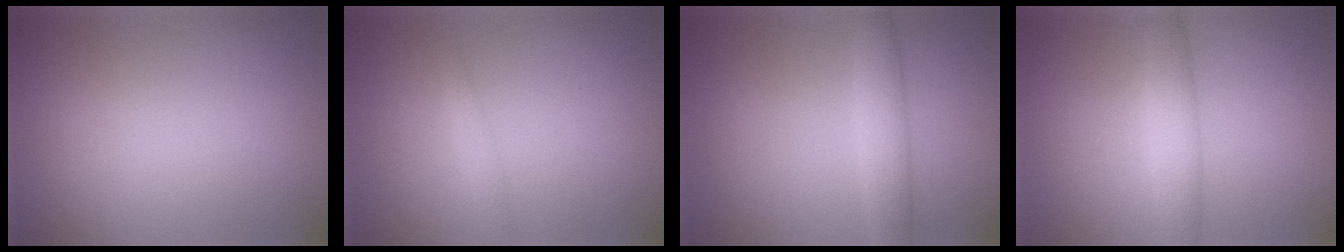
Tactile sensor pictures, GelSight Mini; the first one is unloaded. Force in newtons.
{"total": 1.0, "press": 1.0, "slide": 0.0}
{"total": 2.9, "press": 2.9, "slide": 0.0}
{"total": 2.9, "press": 2.9, "slide": 0.1}